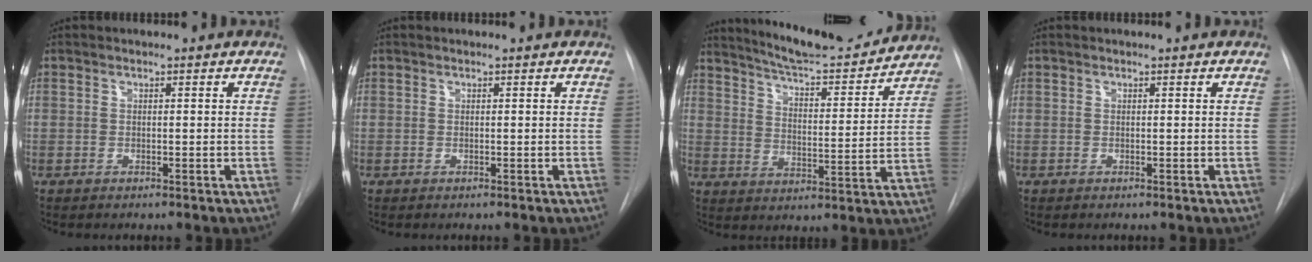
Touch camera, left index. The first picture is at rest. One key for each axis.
{"total": 0.0}
{"total": 17.2, "fx": 15.9, "fy": 2.3, "fz": 6.1, "tx": -0.092, "ty": -0.015, "tz": 0.224}
{"total": 0.0}